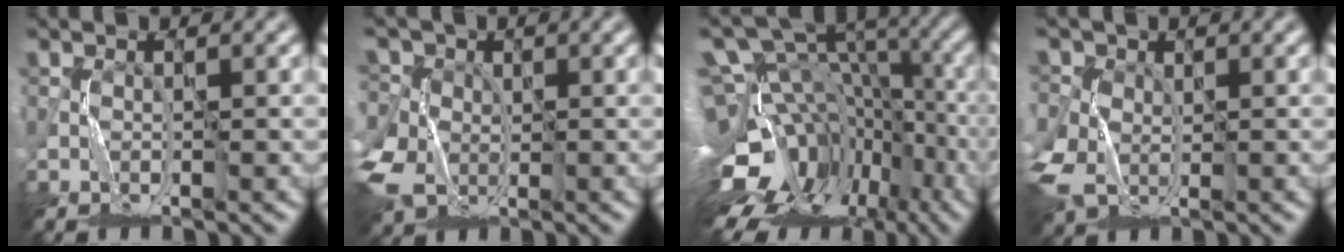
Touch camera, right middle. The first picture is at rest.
{"total": 6.8, "force": [-0.6, 5.9, 3.3], "torque": [-0.095, -0.006, -0.019]}
{"total": 16.7, "force": [-7.3, 11.7, 9.3], "torque": [-0.168, 0.002, -0.064]}
{"total": 5.1, "force": [-0.5, 4.4, 2.5], "torque": [-0.075, -0.015, -0.010]}